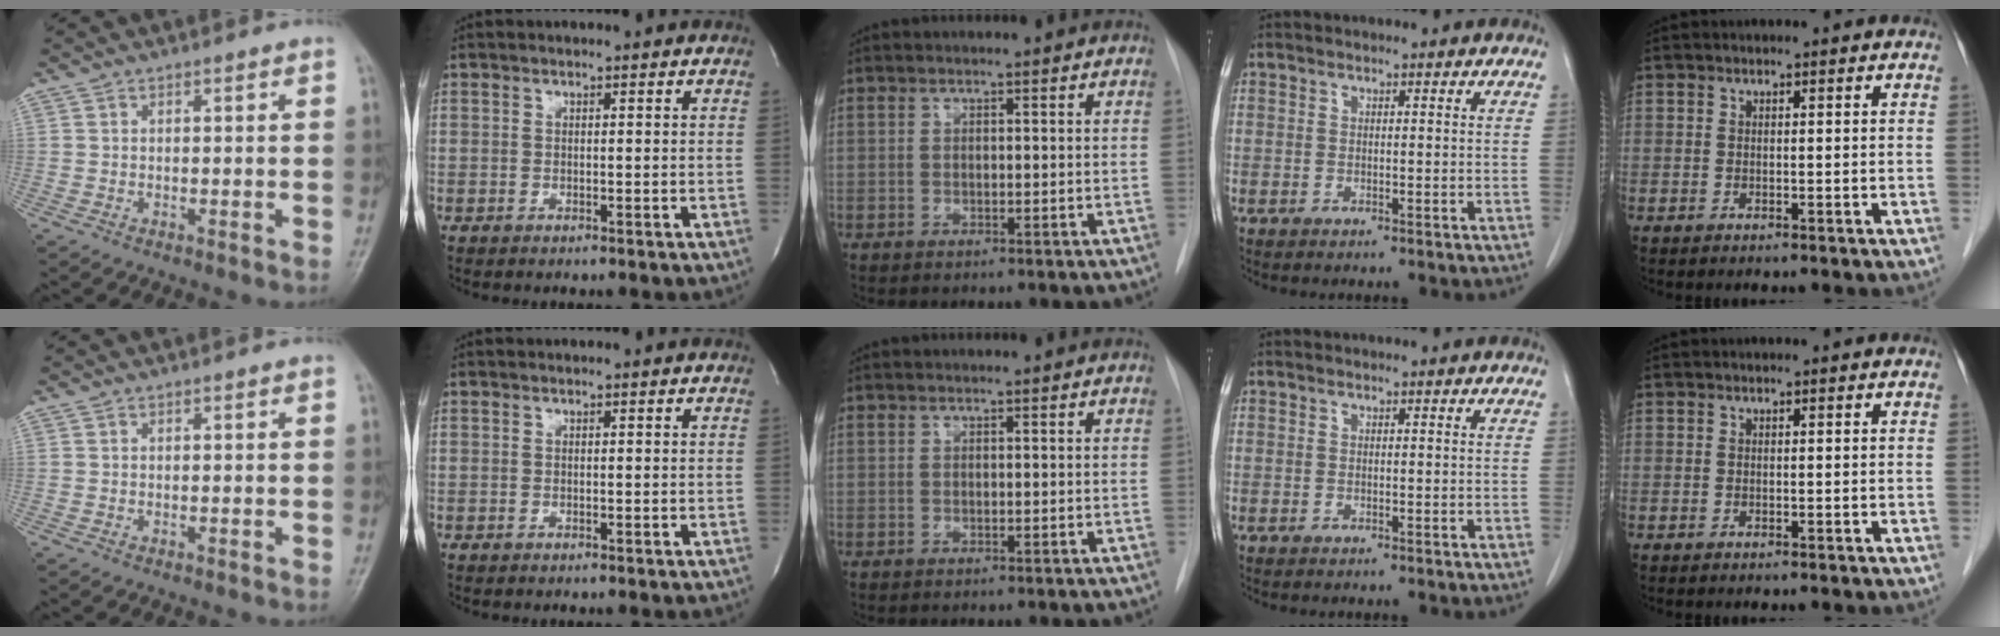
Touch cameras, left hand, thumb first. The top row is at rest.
{}